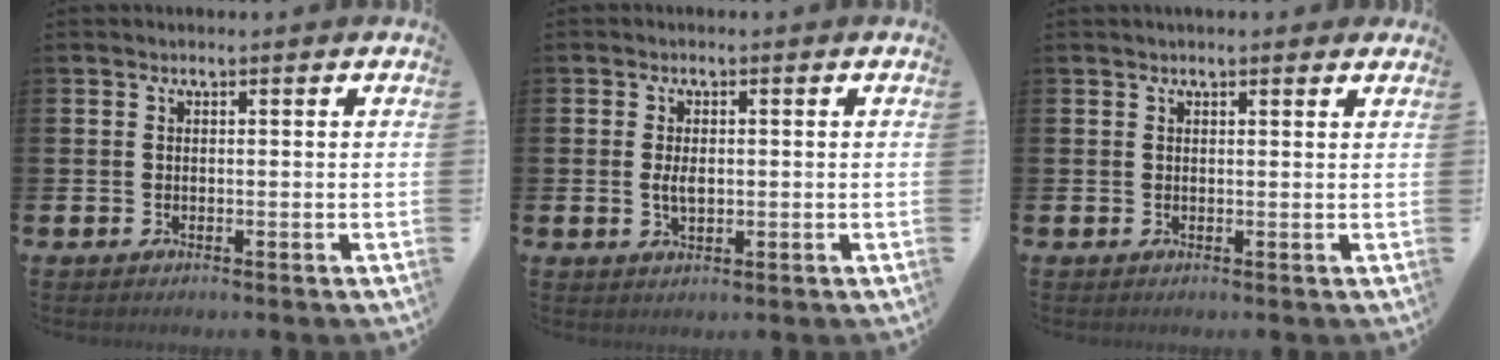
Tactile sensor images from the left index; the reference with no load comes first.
{"total": 2.5, "force": [0.1, 1.4, 2.1], "torque": [-0.031, 0.001, -0.002]}
{"total": 1.1, "force": [1.0, 0.2, 0.4], "torque": [-0.010, 0.003, 0.018]}